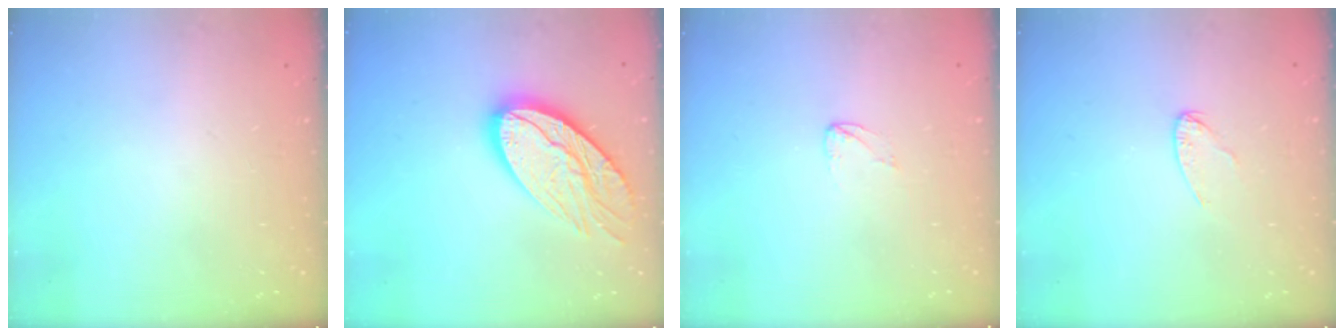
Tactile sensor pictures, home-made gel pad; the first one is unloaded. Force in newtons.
{"total": 15.8, "press": 15.7, "slide": 1.1}
{"total": 2.7, "press": 2.7, "slide": 0.2}
{"total": 4.6, "press": 4.5, "slide": 0.4}